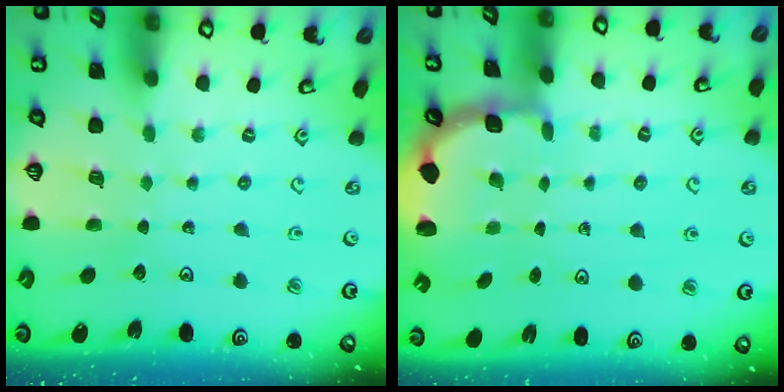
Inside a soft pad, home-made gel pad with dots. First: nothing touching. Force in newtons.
{"total": 2.4, "press": 1.7, "slide": 1.6}